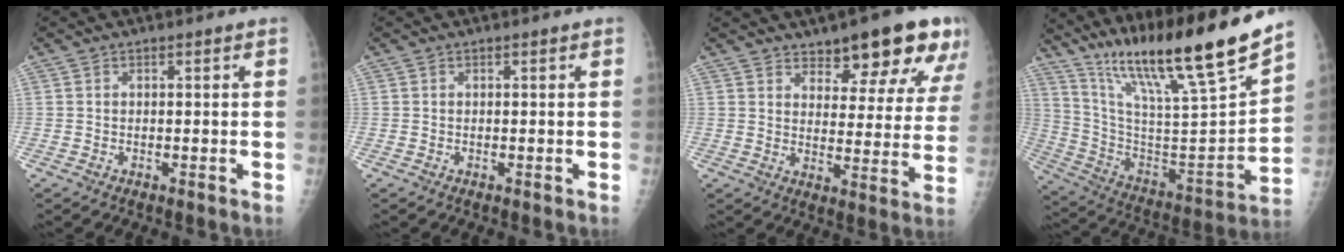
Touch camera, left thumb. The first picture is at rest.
{"total": 0.0}
{"total": 15.2, "force": [10.5, 5.4, 9.6], "torque": [-0.077, -0.060, 0.137]}
{"total": 27.1, "force": [20.2, 2.2, 17.9], "torque": [-0.283, -0.087, 0.349]}